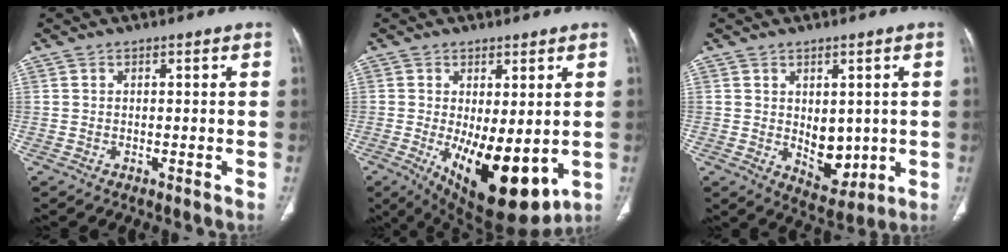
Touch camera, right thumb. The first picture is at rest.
{"total": 15.4, "force": [-3.0, 6.4, 13.6], "torque": [-0.203, -0.030, -0.022]}
{"total": 7.4, "force": [0.0, 4.8, 5.7], "torque": [-0.050, -0.018, 0.019]}